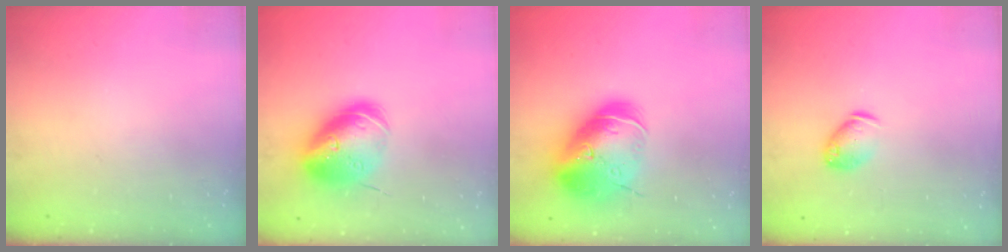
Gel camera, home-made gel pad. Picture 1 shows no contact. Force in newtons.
{"total": 17.5, "press": 17.3, "slide": 2.8}
{"total": 24.1, "press": 23.8, "slide": 3.6}
{"total": 8.0, "press": 7.9, "slide": 1.4}